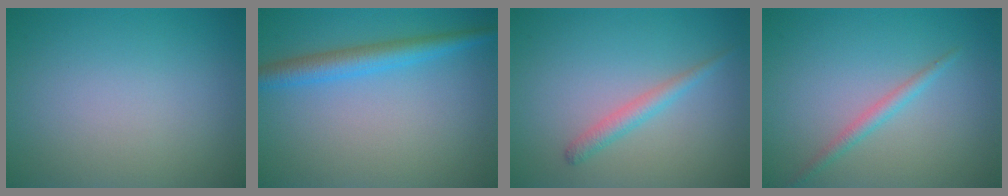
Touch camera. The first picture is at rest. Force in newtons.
{"total": 3.4, "press": 3.4, "slide": 0.1}
{"total": 1.7, "press": 1.7, "slide": 0.1}
{"total": 1.5, "press": 1.5, "slide": 0.0}